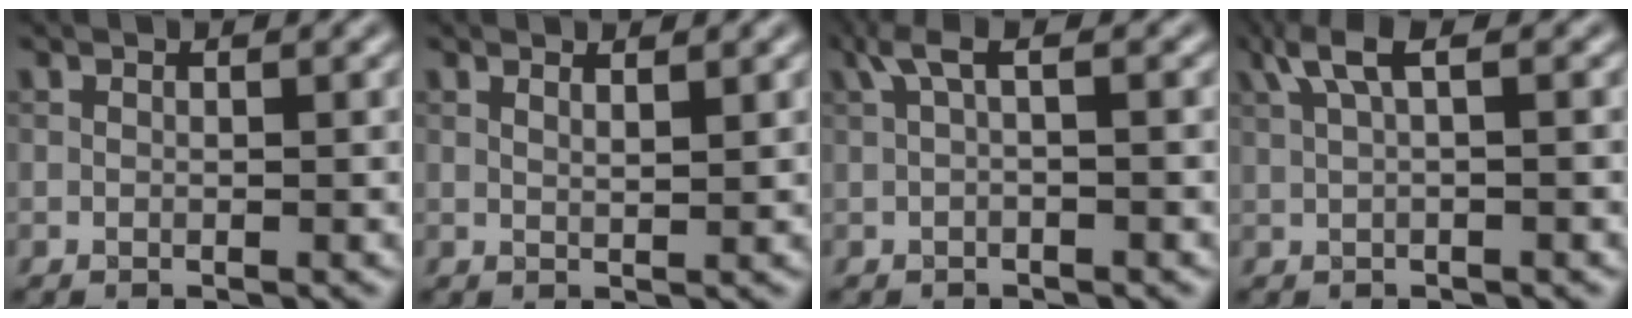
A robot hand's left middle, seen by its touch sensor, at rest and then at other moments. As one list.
[{"total": 1.3, "force": [0.9, 0.3, 0.8], "torque": [-0.008, 0.000, 0.012]}, {"total": 2.1, "force": [0.5, 0.4, 2.0], "torque": [-0.039, 0.011, 0.007]}, {"total": 2.8, "force": [1.2, 0.6, 2.5], "torque": [-0.049, 0.008, 0.024]}]